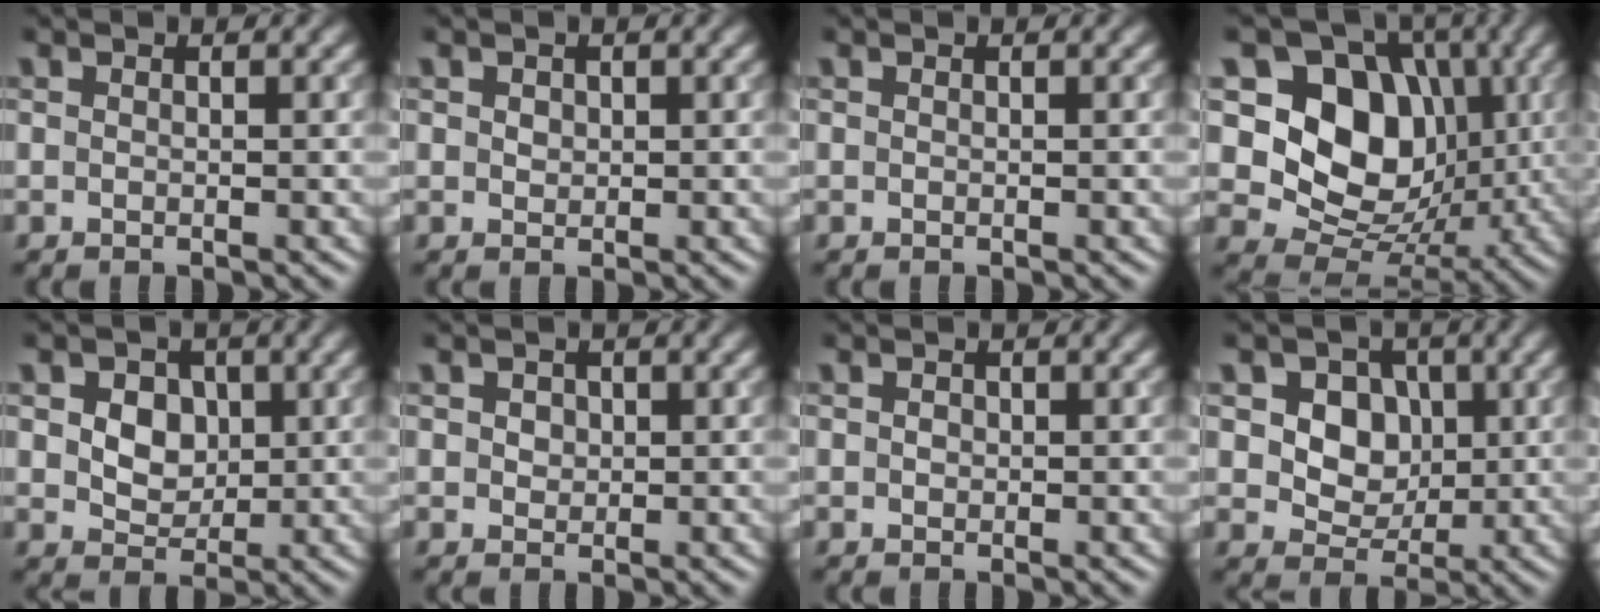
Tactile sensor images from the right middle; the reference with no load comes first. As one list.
[{"total": 0.8, "force": [0.3, 0.7, 0.3], "torque": [-0.006, -0.001, 0.006]}, {"total": 0.0}, {"total": 10.9, "force": [1.9, 8.5, 6.5], "torque": [-0.106, -0.012, 0.021]}, {"total": 5.0, "force": [1.4, 3.9, 2.9], "torque": [-0.048, 0.011, 0.012]}, {"total": 1.3, "force": [0.4, 1.1, 0.5], "torque": [-0.006, 0.005, 0.003]}, {"total": 0.6, "force": [0.1, 0.5, 0.2], "torque": [-0.003, -0.002, 0.000]}, {"total": 5.4, "force": [1.1, 4.4, 3.0], "torque": [-0.056, -0.001, 0.015]}]